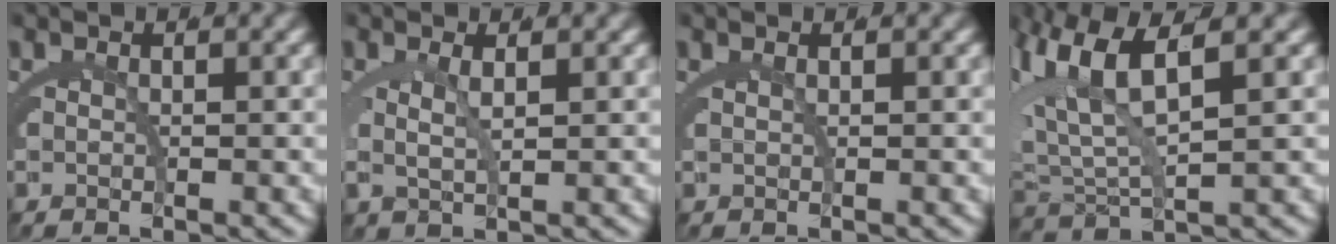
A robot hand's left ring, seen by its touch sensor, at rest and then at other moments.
{"total": 2.2, "force": [0.9, 0.4, 2.0], "torque": [-0.047, -0.009, 0.025]}
{"total": 1.1, "force": [0.6, -0.8, 0.4], "torque": [-0.002, 0.003, 0.013]}
{"total": 7.1, "force": [2.5, 3.5, 5.6], "torque": [-0.129, -0.003, 0.048]}